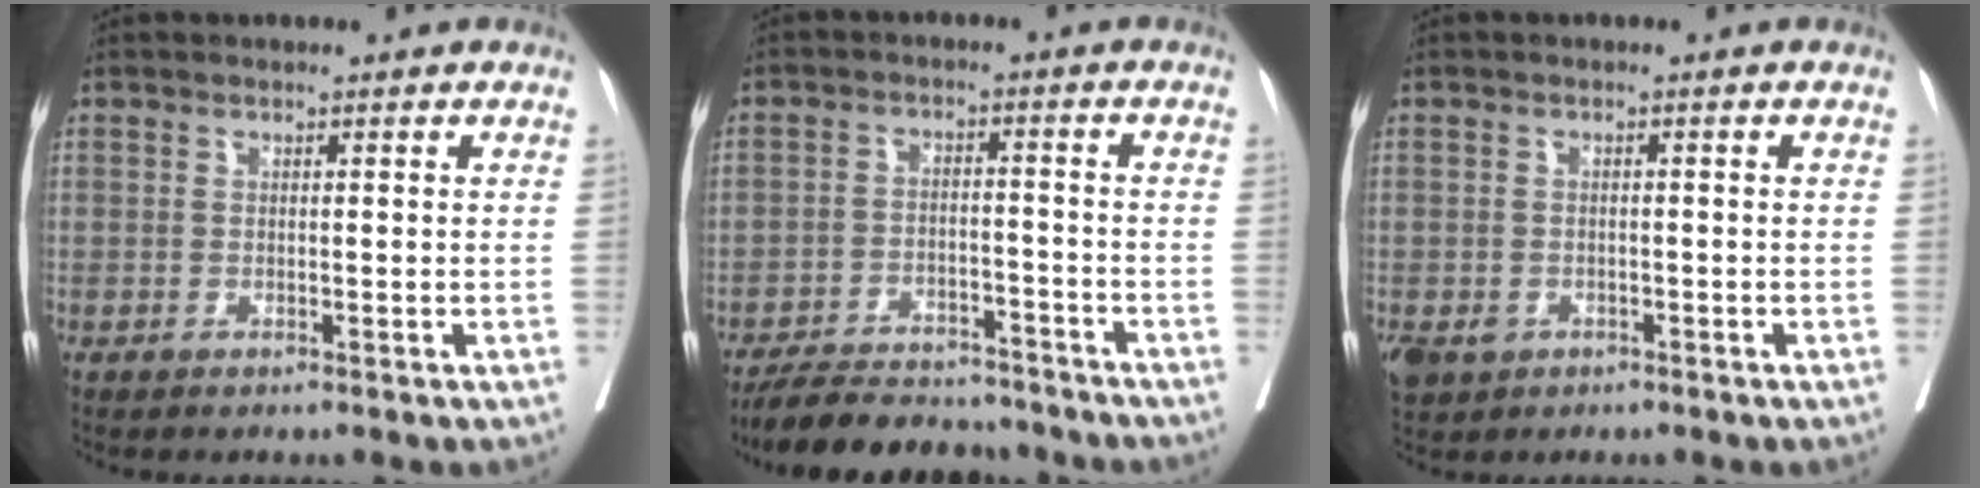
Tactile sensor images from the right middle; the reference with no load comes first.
{"total": 12.1, "force": [-11.1, 3.6, 3.3], "torque": [-0.045, 0.005, -0.161]}
{"total": 4.5, "force": [-2.1, 3.6, 1.6], "torque": [-0.033, -0.002, -0.028]}